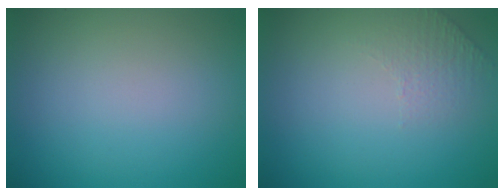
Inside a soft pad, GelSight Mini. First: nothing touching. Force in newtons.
{"total": 1.2, "press": 0.7, "slide": 0.9}